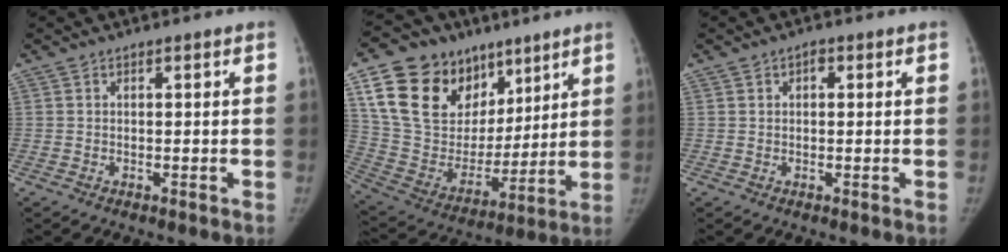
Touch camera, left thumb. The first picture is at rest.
{"total": 24.8, "force": [12.7, 17.2, 12.6], "torque": [-0.192, -0.014, 0.240]}
{"total": 1.4, "force": [0.3, 1.1, 0.8], "torque": [-0.004, 0.004, -0.001]}